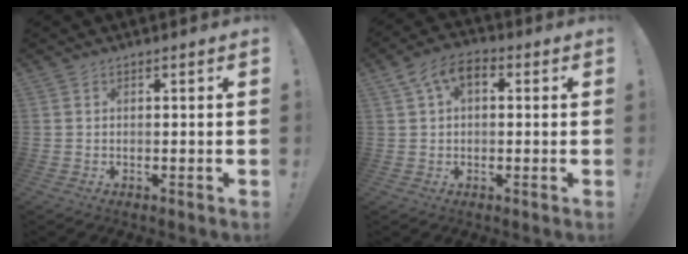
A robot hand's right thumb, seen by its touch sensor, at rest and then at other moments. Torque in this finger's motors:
{"motor_torque": [0.03, 0.04, 0.04, 0.09, 0.17]}